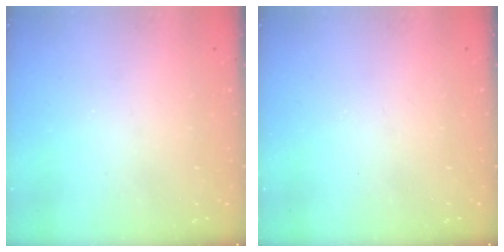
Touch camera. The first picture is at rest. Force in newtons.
{"total": 0.0}